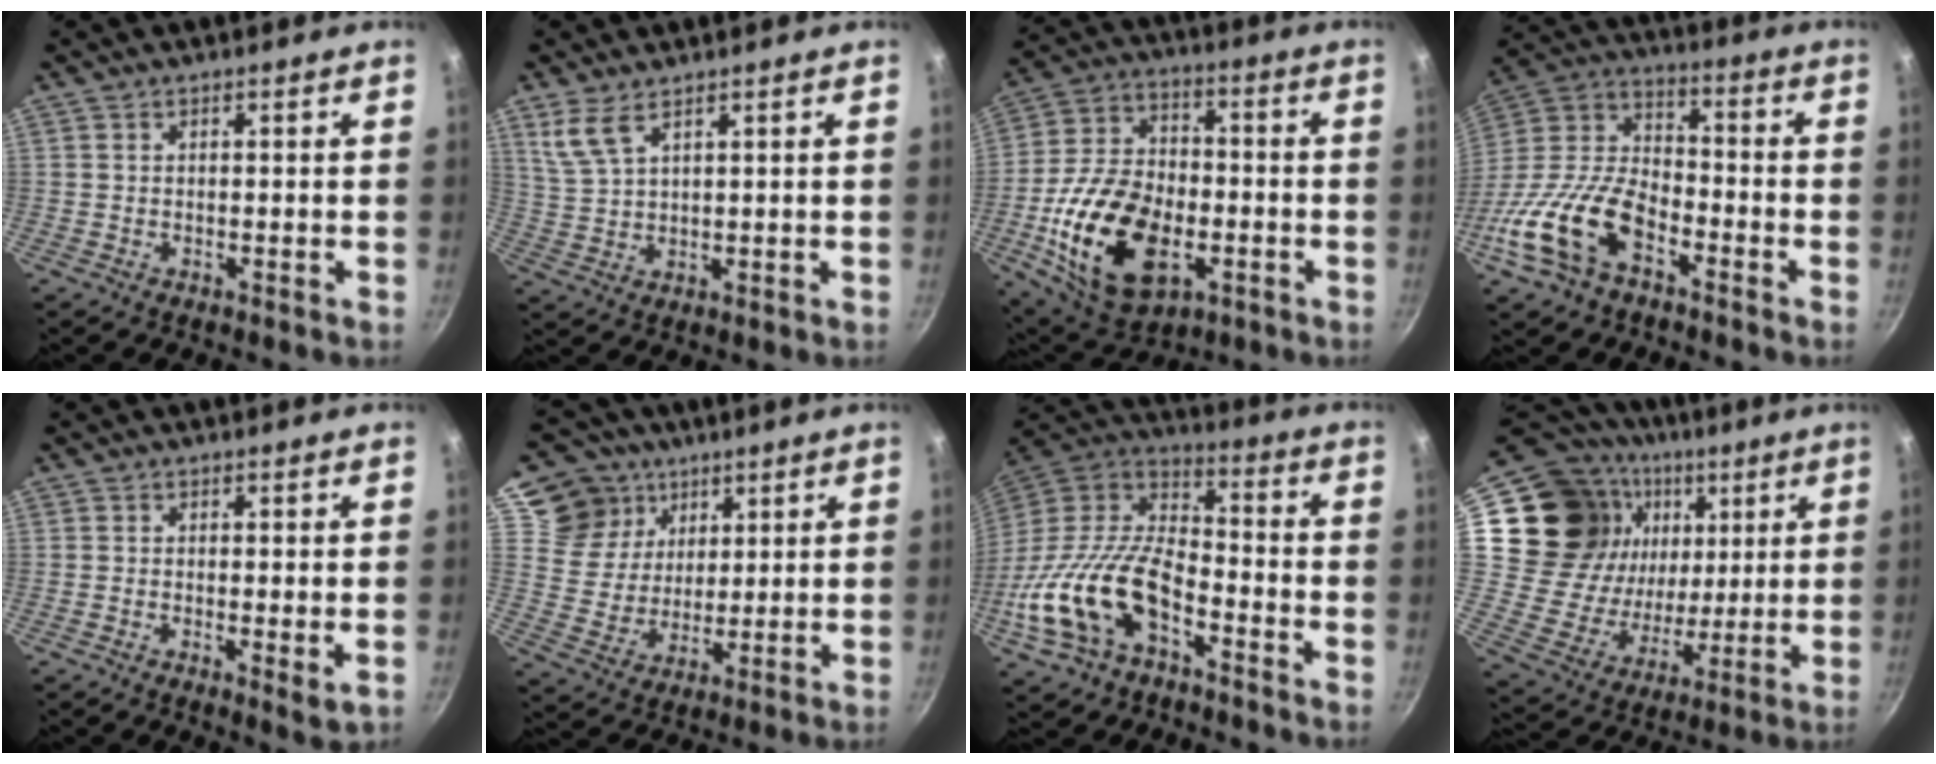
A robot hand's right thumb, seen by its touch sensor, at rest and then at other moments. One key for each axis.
{"total": 5.2, "fx": 3.3, "fy": 2.1, "fz": 3.4, "tx": -0.071, "ty": -0.017, "tz": 0.077}
{"total": 22.5, "fx": -6.1, "fy": 13.8, "fz": 16.7, "tx": -0.301, "ty": 0.027, "tz": -0.098}
{"total": 18.5, "fx": -8.7, "fy": 10.3, "fz": 12.7, "tx": -0.232, "ty": 0.054, "tz": -0.186}
{"total": 2.4, "fx": -0.3, "fy": 0.5, "fz": 2.4, "tx": -0.041, "ty": -0.011, "tz": -0.005}
{"total": 13.3, "fx": 7.0, "fy": 10.7, "fz": 3.5, "tx": -0.037, "ty": -0.028, "tz": 0.127}
{"total": 21.9, "fx": -8.8, "fy": 12.1, "fz": 16.0, "tx": -0.297, "ty": 0.049, "tz": -0.183}
{"total": 23.3, "fx": 8.7, "fy": 18.1, "fz": 11.9, "tx": -0.201, "ty": -0.010, "tz": 0.167}